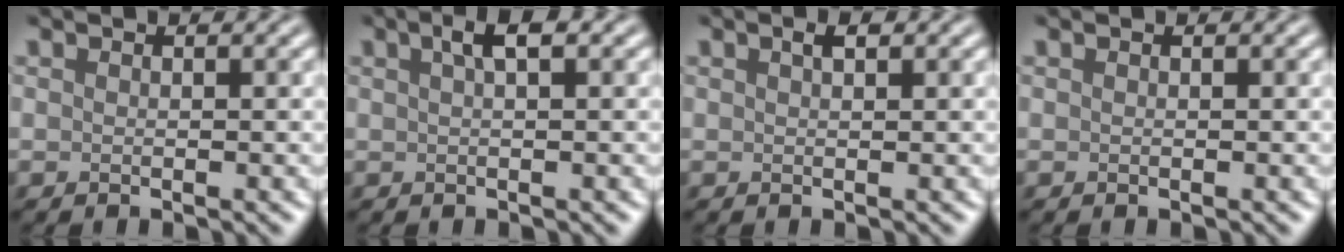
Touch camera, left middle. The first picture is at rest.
{"total": 2.0, "force": [0.9, 0.4, 1.7], "torque": [-0.028, 0.008, 0.015]}
{"total": 1.0, "force": [0.5, 0.3, 0.8], "torque": [-0.018, 0.001, 0.009]}
{"total": 0.0}